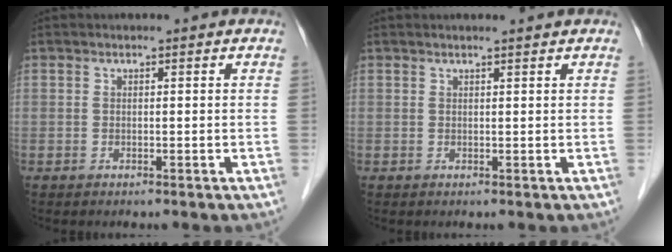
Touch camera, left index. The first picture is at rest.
{"total": 1.2, "force": [1.0, -0.3, 0.6], "torque": [-0.009, 0.002, 0.015]}